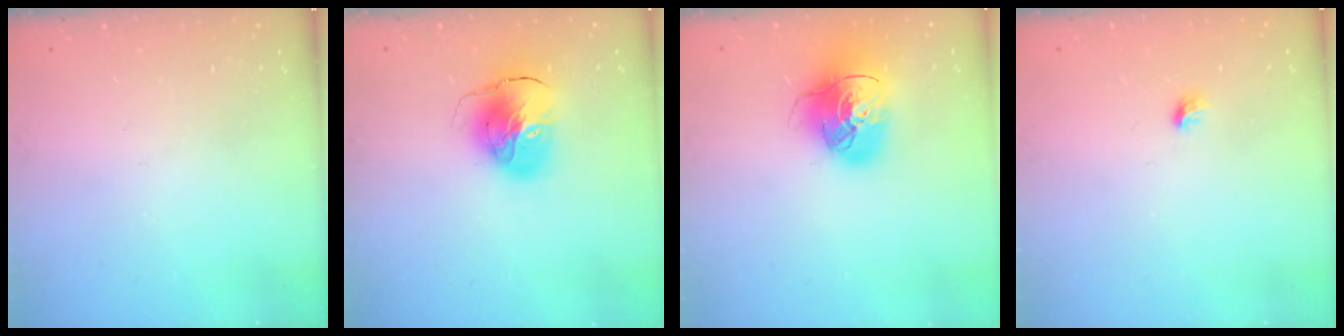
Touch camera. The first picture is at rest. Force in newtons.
{"total": 12.3, "press": 12.2, "slide": 1.6}
{"total": 17.5, "press": 17.3, "slide": 2.6}
{"total": 3.7, "press": 3.6, "slide": 1.0}